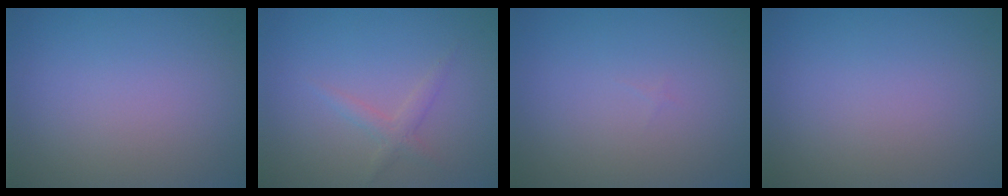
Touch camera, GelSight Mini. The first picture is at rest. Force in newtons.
{"total": 1.5, "press": 1.5, "slide": 0.0}
{"total": 0.0}
{"total": 0.0}